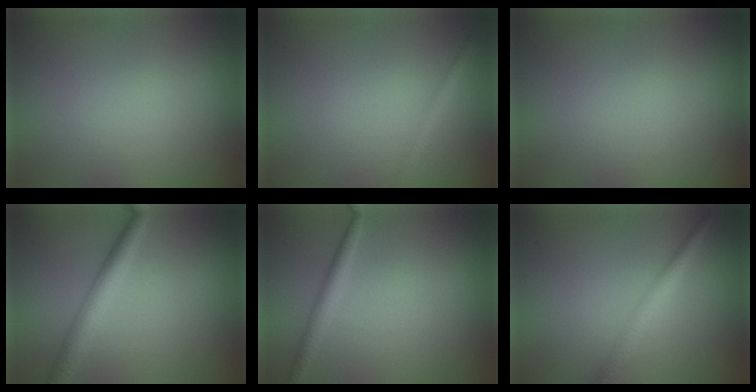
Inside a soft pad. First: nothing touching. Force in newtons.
{"total": 1.4, "press": 1.4, "slide": 0.0}
{"total": 0.0}
{"total": 3.3, "press": 3.3, "slide": 0.1}
{"total": 1.8, "press": 1.8, "slide": 0.0}
{"total": 2.6, "press": 2.5, "slide": 0.1}